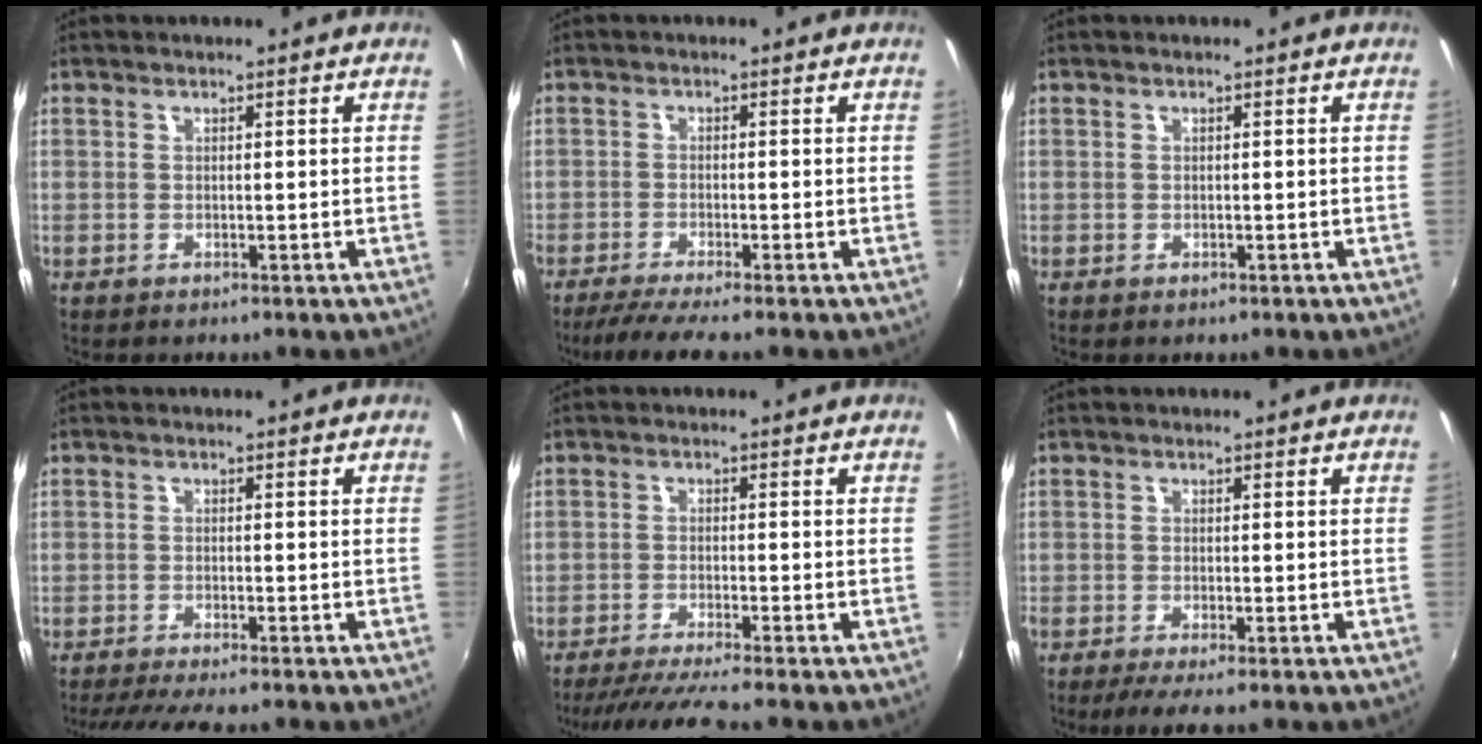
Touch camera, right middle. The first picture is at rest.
{"total": 5.3, "force": [-4.5, -0.7, 2.8], "torque": [-0.072, -0.022, -0.080]}
{"total": 0.0}
{"total": 5.9, "force": [-5.1, -0.4, 2.9], "torque": [-0.067, -0.018, -0.084]}
{"total": 7.8, "force": [-6.8, -1.2, 3.6], "torque": [-0.084, -0.023, -0.112]}
{"total": 3.0, "force": [-2.2, -0.3, 2.0], "torque": [-0.048, -0.015, -0.042]}